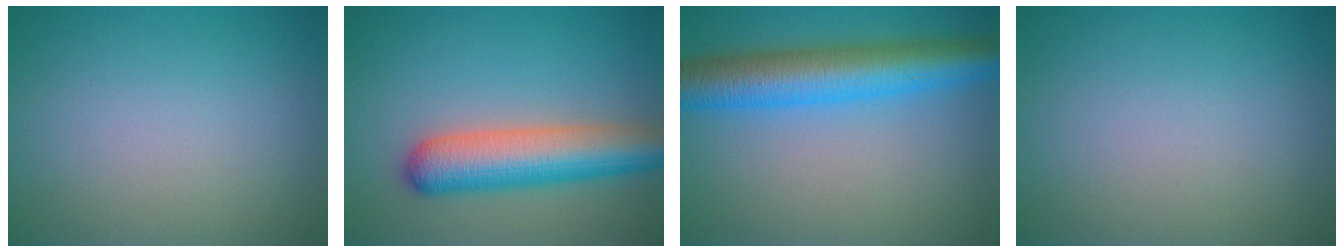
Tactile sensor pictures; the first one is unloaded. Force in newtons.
{"total": 7.2, "press": 7.2, "slide": 0.3}
{"total": 7.9, "press": 7.9, "slide": 0.4}
{"total": 0.0}